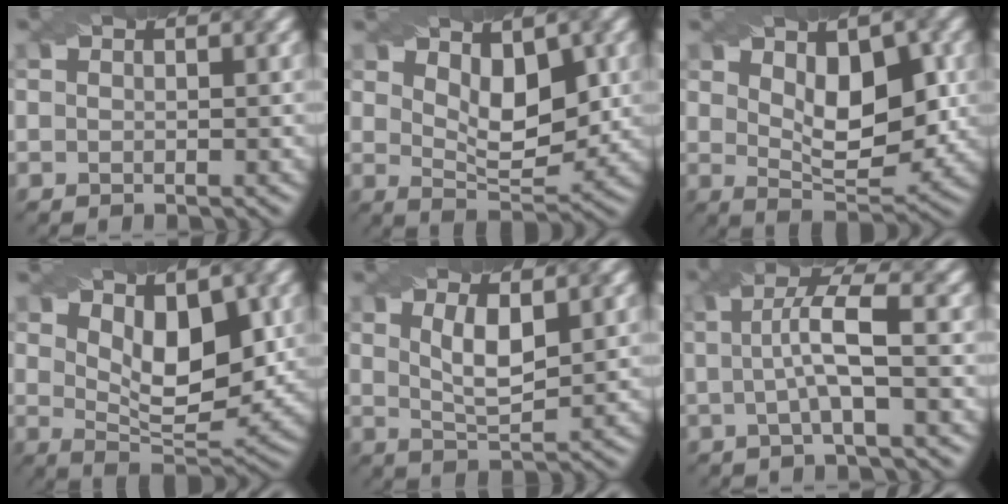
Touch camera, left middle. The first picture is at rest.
{"total": 5.2, "force": [1.8, 2.5, 4.1], "torque": [-0.066, -0.010, 0.032]}
{"total": 7.2, "force": [1.4, 3.5, 6.2], "torque": [-0.095, -0.002, 0.028]}
{"total": 6.8, "force": [2.1, 3.3, 5.6], "torque": [-0.089, -0.011, 0.037]}
{"total": 3.5, "force": [1.3, 1.1, 3.1], "torque": [-0.064, -0.005, 0.027]}
{"total": 5.0, "force": [0.1, 0.9, 4.9], "torque": [-0.090, 0.008, -0.001]}